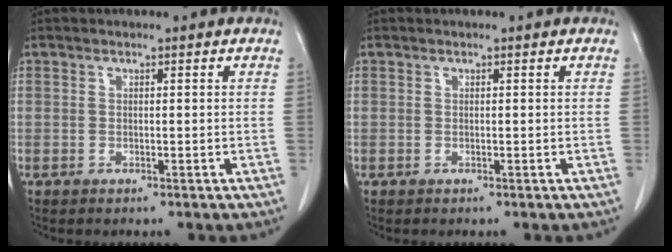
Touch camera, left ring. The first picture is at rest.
{"total": 0.0}